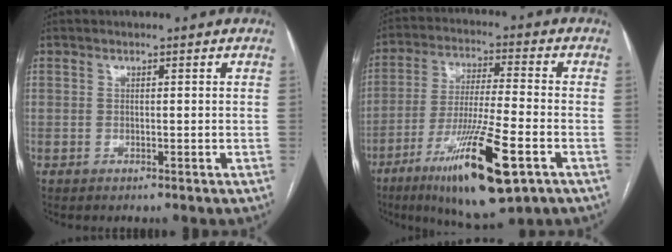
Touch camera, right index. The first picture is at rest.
{"total": 16.9, "force": [-8.0, 1.9, 14.7], "torque": [-0.273, -0.034, -0.133]}